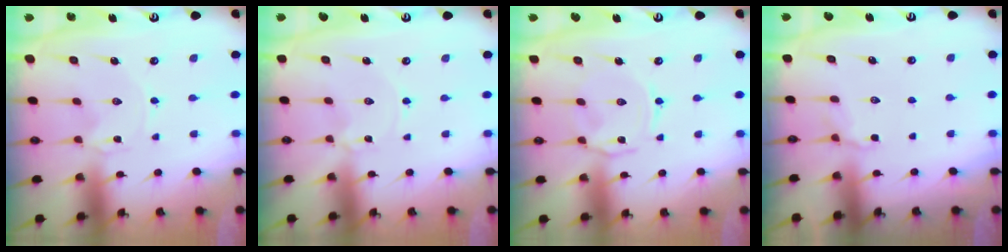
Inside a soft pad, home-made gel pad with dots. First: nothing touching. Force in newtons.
{"total": 0.0}
{"total": 2.2, "press": 2.2, "slide": 0.6}
{"total": 4.3, "press": 4.0, "slide": 1.6}